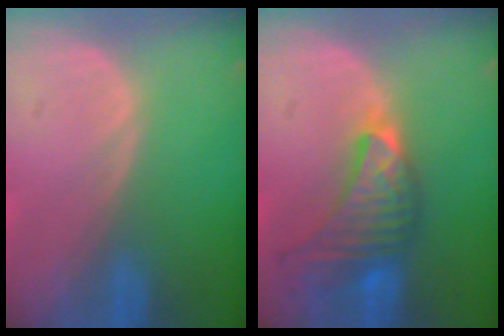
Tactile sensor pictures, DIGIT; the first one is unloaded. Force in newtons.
{"total": 7.6, "press": 7.6, "slide": 1.0}